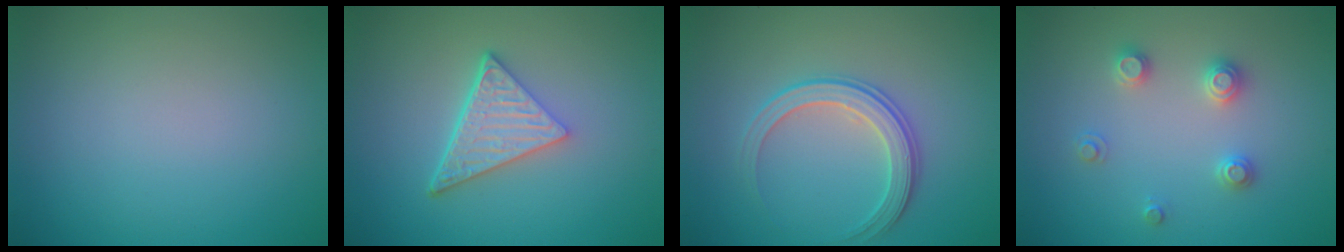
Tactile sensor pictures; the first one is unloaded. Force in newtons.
{"total": 4.8, "press": 3.4, "slide": 3.4}
{"total": 2.9, "press": 2.8, "slide": 0.6}
{"total": 2.3, "press": 2.3, "slide": 0.2}